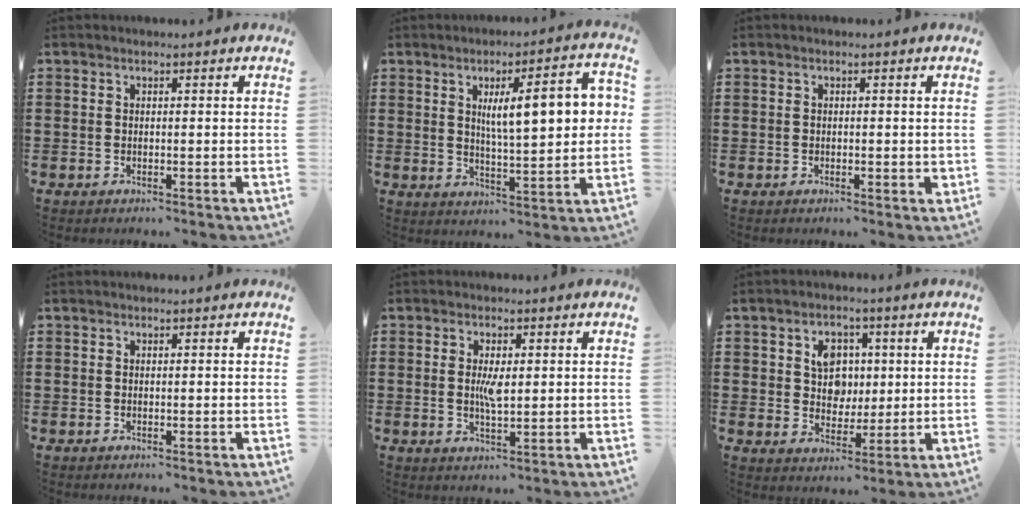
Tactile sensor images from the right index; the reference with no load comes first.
{"total": 10.3, "force": [2.7, 2.7, 9.6], "torque": [-0.159, 0.003, 0.039]}
{"total": 0.7, "force": [-0.1, 0.3, 0.6], "torque": [-0.012, 0.000, -0.002]}
{"total": 0.0}
{"total": 3.9, "force": [0.4, 1.2, 3.7], "torque": [-0.072, 0.003, 0.005]}
{"total": 5.8, "force": [1.5, 4.9, 2.7], "torque": [-0.050, 0.009, 0.020]}